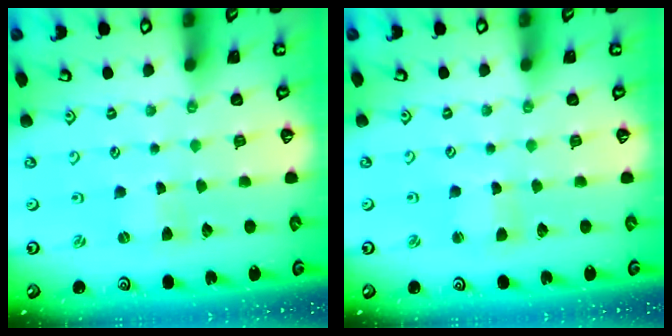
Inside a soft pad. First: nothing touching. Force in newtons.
{"total": 1.7, "press": 1.7, "slide": 0.3}